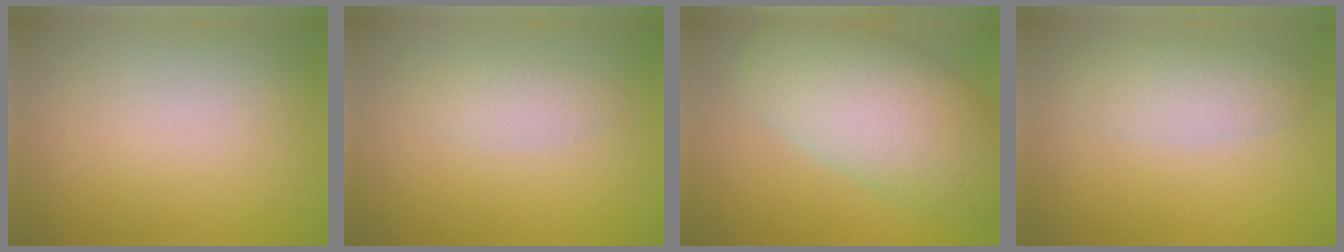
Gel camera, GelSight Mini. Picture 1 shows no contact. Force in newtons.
{"total": 1.6, "press": 1.6, "slide": 0.1}
{"total": 10.1, "press": 10.0, "slide": 0.7}
{"total": 3.0, "press": 3.0, "slide": 0.2}